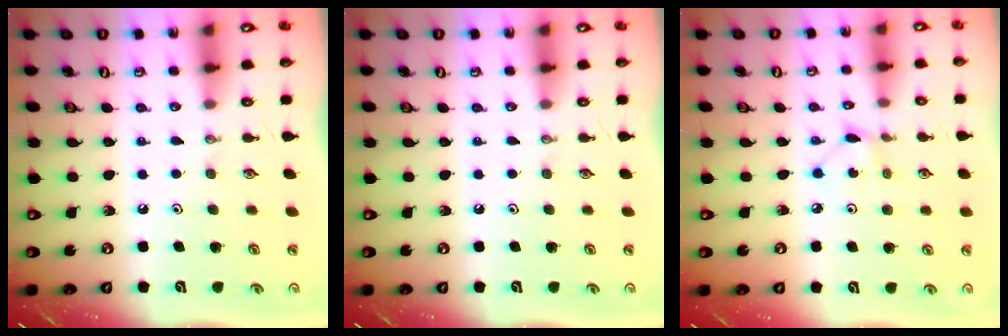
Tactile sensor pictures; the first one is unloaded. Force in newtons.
{"total": 0.0}
{"total": 2.5, "press": 2.5, "slide": 0.4}